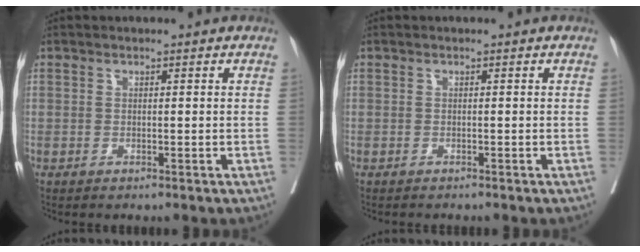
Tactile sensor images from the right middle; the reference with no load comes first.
{"total": 0.9, "force": [-0.8, 0.2, 0.2], "torque": [-0.008, -0.002, -0.013]}